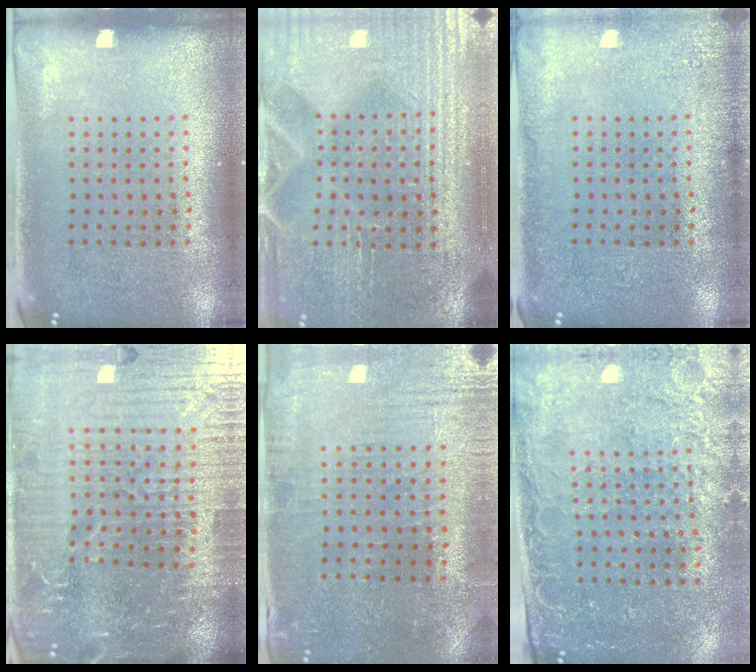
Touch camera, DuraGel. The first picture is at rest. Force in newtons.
{"total": 4.1, "press": 3.9, "slide": 1.3}
{"total": 1.8, "press": 1.8, "slide": 0.3}
{"total": 6.8, "press": 6.0, "slide": 3.3}
{"total": 0.8, "press": 0.7, "slide": 0.4}
{"total": 2.8, "press": 2.6, "slide": 1.1}